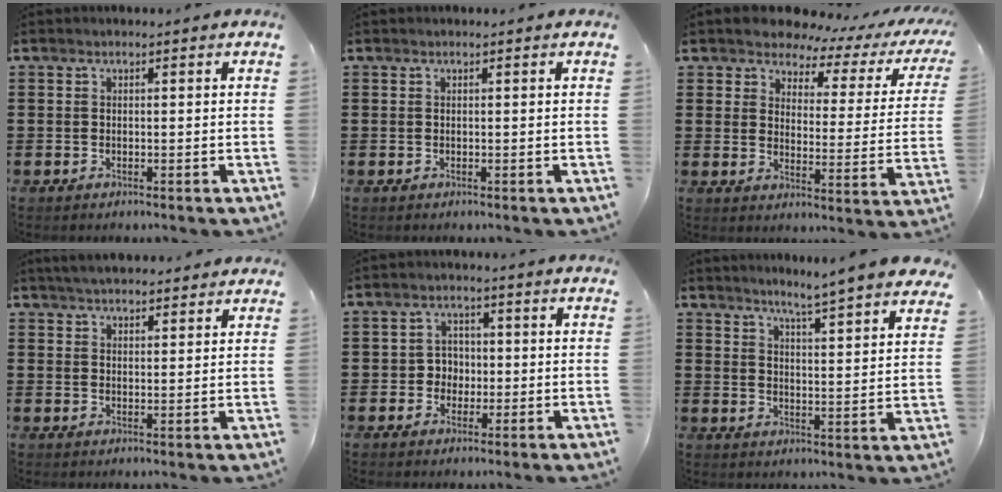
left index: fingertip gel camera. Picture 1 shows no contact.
{"total": 0.0}
{"total": 4.3, "force": [4.0, 1.3, 0.9], "torque": [-0.047, -0.025, 0.065]}
{"total": 3.5, "force": [3.5, 0.1, 0.6], "torque": [-0.022, -0.004, 0.066]}
{"total": 3.4, "force": [-0.6, 3.1, 1.3], "torque": [-0.036, 0.006, -0.016]}
{"total": 5.2, "force": [4.7, -1.4, 1.8], "torque": [-0.046, -0.039, 0.073]}